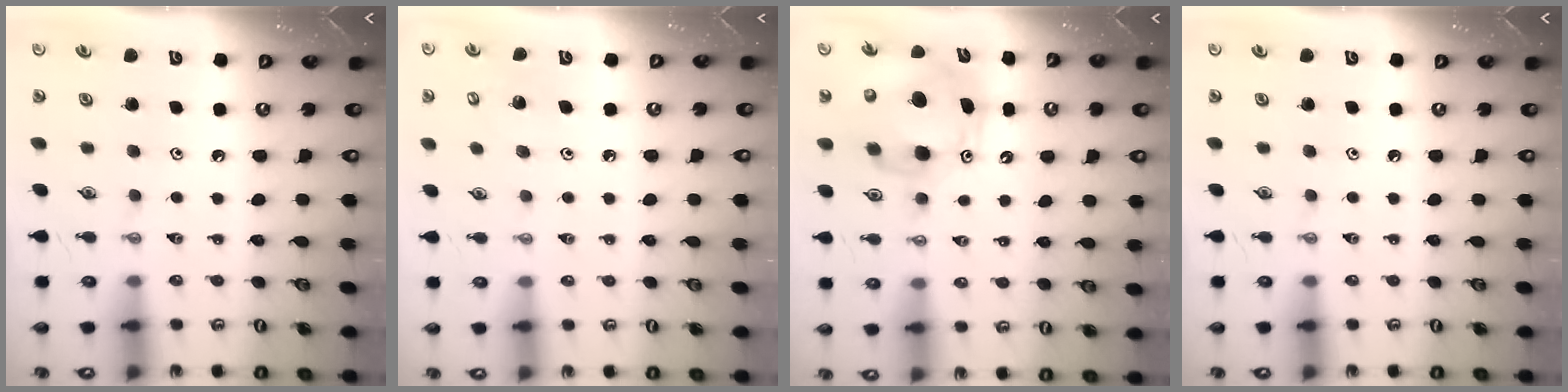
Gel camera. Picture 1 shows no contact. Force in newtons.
{"total": 5.2, "press": 5.2, "slide": 0.3}
{"total": 13.2, "press": 12.9, "slide": 2.6}
{"total": 0.0}